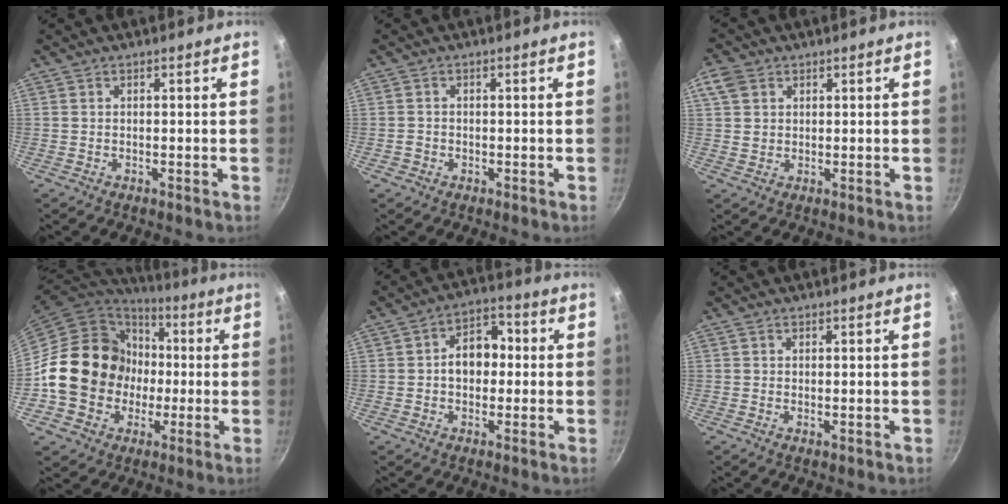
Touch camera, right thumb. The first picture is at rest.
{"total": 1.4, "force": [-0.5, 1.3, 0.3], "torque": [-0.003, 0.004, -0.007]}
{"total": 5.0, "force": [1.9, 4.0, 2.3], "torque": [-0.036, -0.002, 0.033]}
{"total": 19.6, "force": [-1.0, 17.5, 8.8], "torque": [-0.124, 0.031, -0.010]}
{"total": 8.8, "force": [0.1, 6.5, 5.9], "torque": [-0.044, 0.024, -0.009]}
{"total": 0.5, "force": [0.2, 0.3, 0.4], "torque": [-0.005, -0.004, 0.001]}